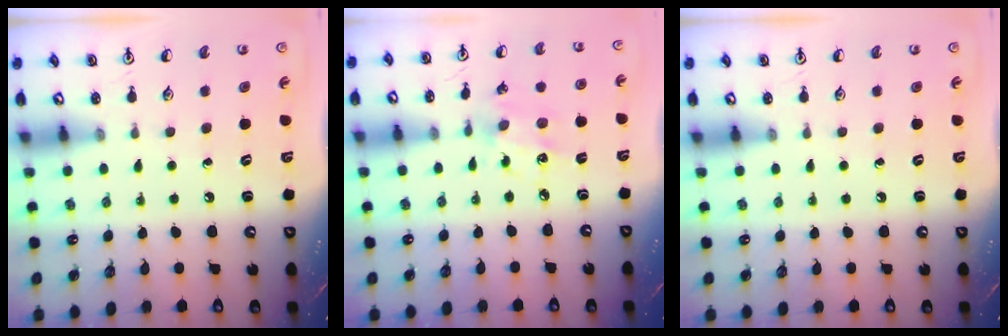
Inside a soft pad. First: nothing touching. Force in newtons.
{"total": 7.3, "press": 7.2, "slide": 0.5}
{"total": 0.0}